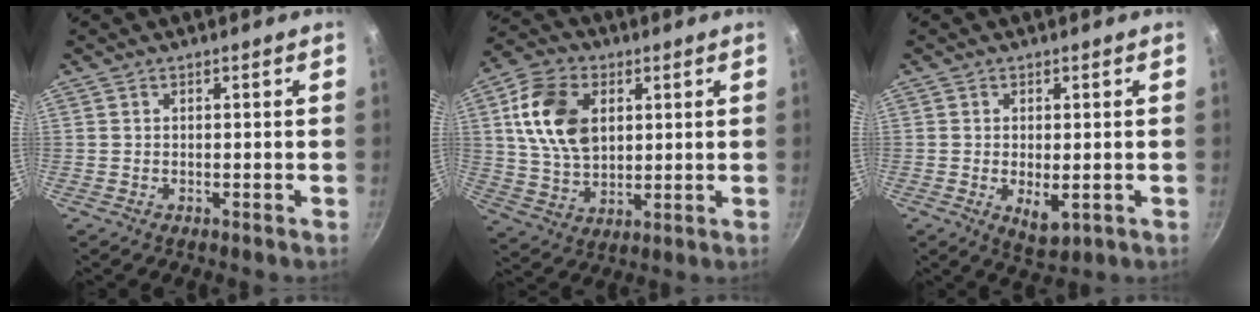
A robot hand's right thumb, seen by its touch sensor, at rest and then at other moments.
{"total": 14.3, "force": [3.6, 9.7, 9.8], "torque": [-0.165, -0.004, 0.069]}
{"total": 4.9, "force": [-0.9, 2.4, 4.2], "torque": [-0.063, -0.012, -0.004]}